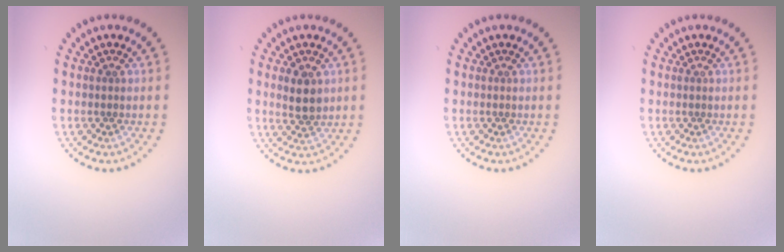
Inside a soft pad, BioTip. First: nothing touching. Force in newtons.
{"total": 2.9, "press": 2.8, "slide": 0.9}
{"total": 0.0}
{"total": 0.0}